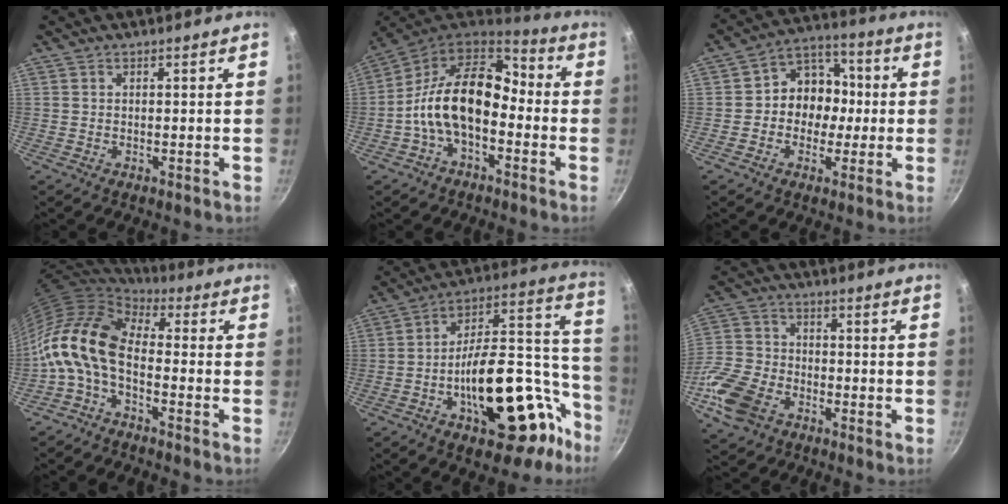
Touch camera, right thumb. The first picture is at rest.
{"total": 16.6, "force": [-3.0, 10.4, 12.6], "torque": [-0.197, 0.052, -0.074]}
{"total": 10.4, "force": [-0.6, 8.9, 5.3], "torque": [-0.022, 0.033, -0.026]}
{"total": 13.7, "force": [-2.3, 7.7, 11.1], "torque": [-0.212, 0.030, -0.064]}
{"total": 29.5, "force": [-12.6, 15.0, 22.0], "torque": [-0.245, 0.100, -0.178]}
{"total": 13.1, "force": [-6.0, 8.8, 7.6], "torque": [-0.149, 0.026, -0.134]}